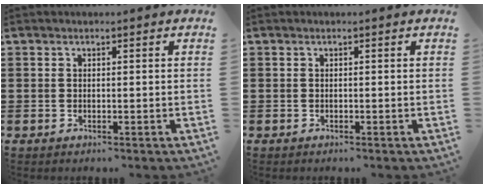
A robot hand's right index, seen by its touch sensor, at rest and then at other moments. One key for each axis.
{"total": 0.0}